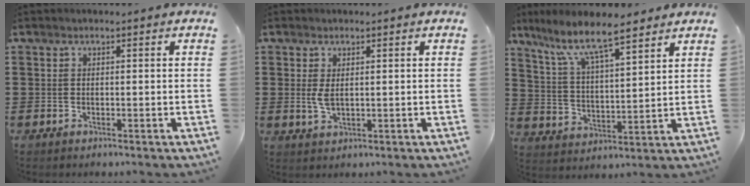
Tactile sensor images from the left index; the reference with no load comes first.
{"total": 2.6, "force": [0.4, 1.1, 2.3], "torque": [-0.062, -0.002, 0.002]}
{"total": 8.9, "force": [7.1, 1.8, 5.1], "torque": [-0.124, -0.029, 0.123]}